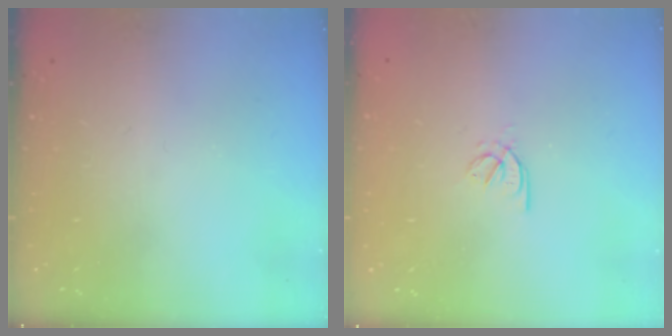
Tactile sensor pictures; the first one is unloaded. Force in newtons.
{"total": 2.9, "press": 2.8, "slide": 0.8}